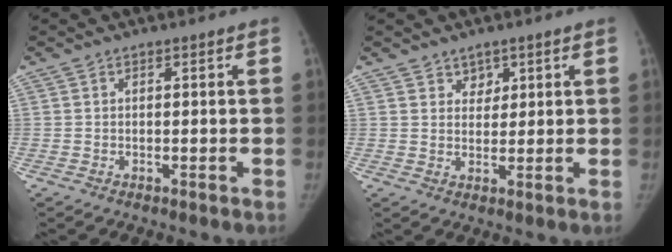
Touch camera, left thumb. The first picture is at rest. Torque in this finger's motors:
{"motor_torque": [-0.38, -0.09, 0.00, 0.05, -0.05]}